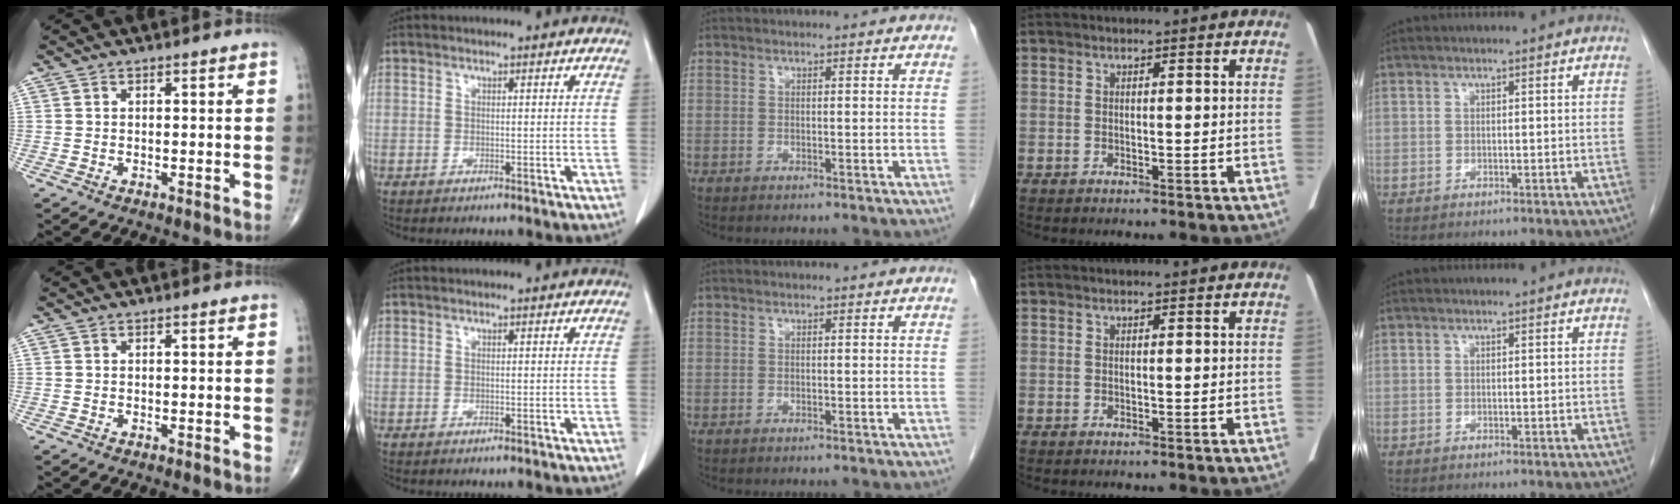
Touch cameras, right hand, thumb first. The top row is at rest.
{}